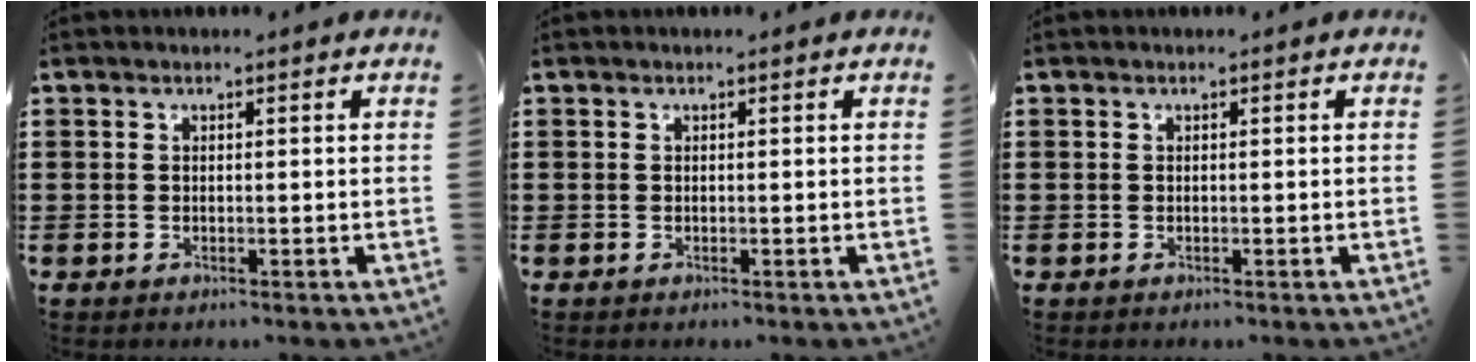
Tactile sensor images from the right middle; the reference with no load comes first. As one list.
[{"total": 0.0}, {"total": 0.0}]